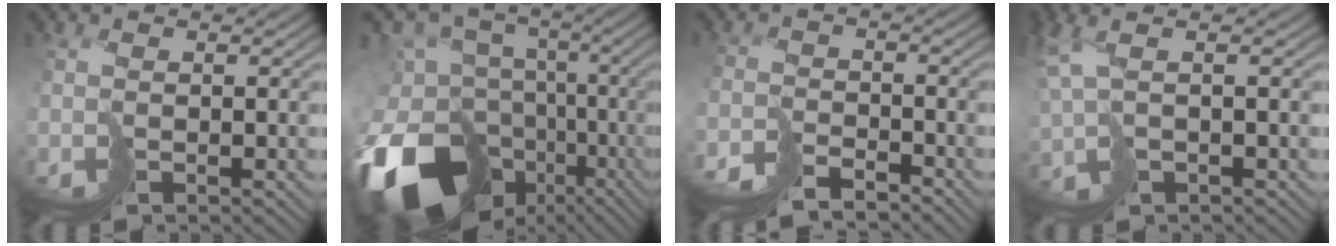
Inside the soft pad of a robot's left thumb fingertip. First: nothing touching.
{"total": 18.4, "force": [-9.0, 12.6, 10.0], "torque": [-0.238, -0.039, -0.103]}
{"total": 4.7, "force": [-4.5, 0.6, 1.0], "torque": [-0.009, 0.000, -0.089]}
{"total": 4.5, "force": [2.1, 1.1, 3.9], "torque": [-0.101, -0.007, 0.041]}